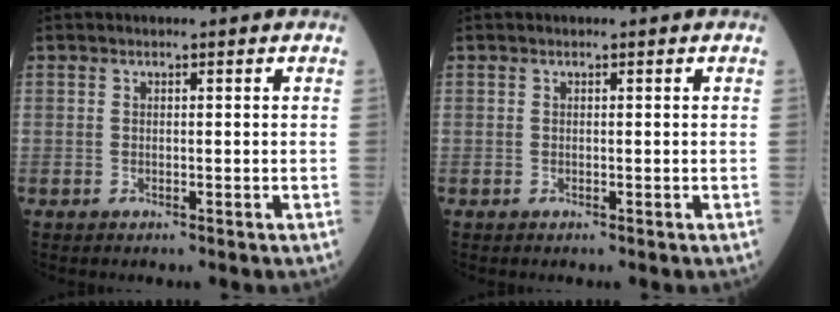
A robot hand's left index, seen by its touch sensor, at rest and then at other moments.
{"total": 0.0}